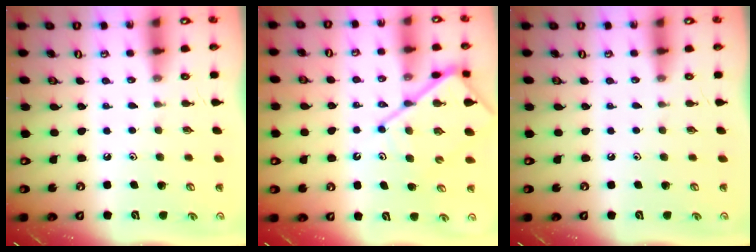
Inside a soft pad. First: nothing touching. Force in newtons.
{"total": 13.0, "press": 12.9, "slide": 1.2}
{"total": 0.0}